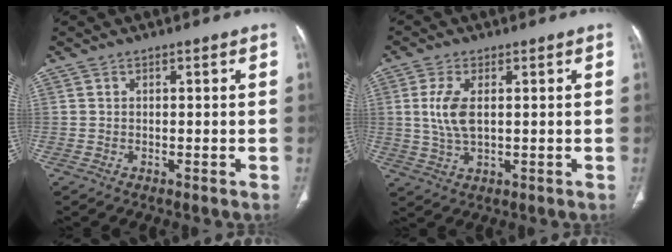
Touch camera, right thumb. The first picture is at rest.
{"total": 6.5, "force": [1.0, 3.1, 5.6], "torque": [-0.131, -0.003, 0.023]}